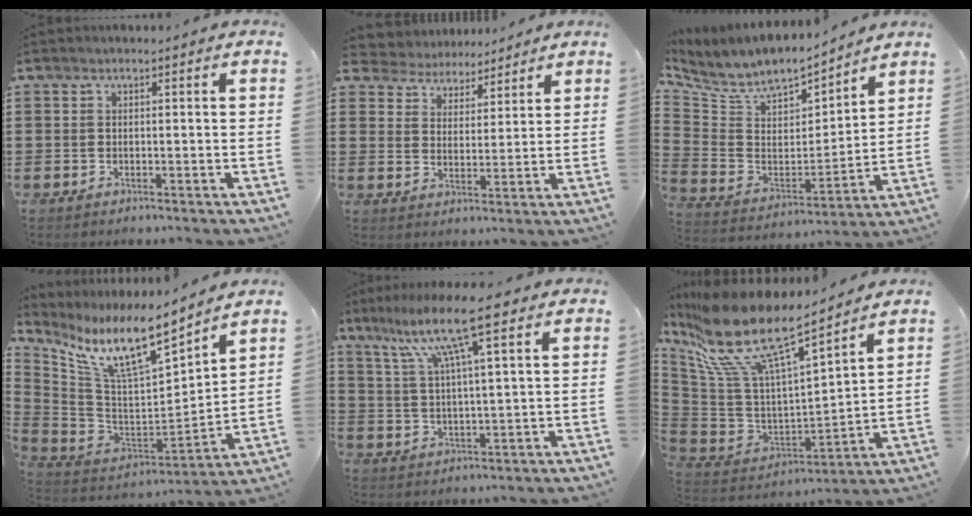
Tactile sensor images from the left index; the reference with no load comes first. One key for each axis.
{"total": 4.4, "fx": 4.2, "fy": 1.3, "fz": -0.4, "tx": -0.020, "ty": -0.021, "tz": 0.072}
{"total": 7.4, "fx": 6.2, "fy": 3.1, "fz": 2.5, "tx": -0.088, "ty": -0.040, "tz": 0.107}
{"total": 12.1, "fx": 8.6, "fy": 1.7, "fz": 8.4, "tx": -0.190, "ty": -0.059, "tz": 0.145}
{"total": 11.3, "fx": 6.9, "fy": 0.7, "fz": 8.9, "tx": -0.186, "ty": -0.009, "tz": 0.116}
{"total": 13.4, "fx": 8.8, "fy": 3.2, "fz": 9.5, "tx": -0.228, "ty": -0.063, "tz": 0.143}